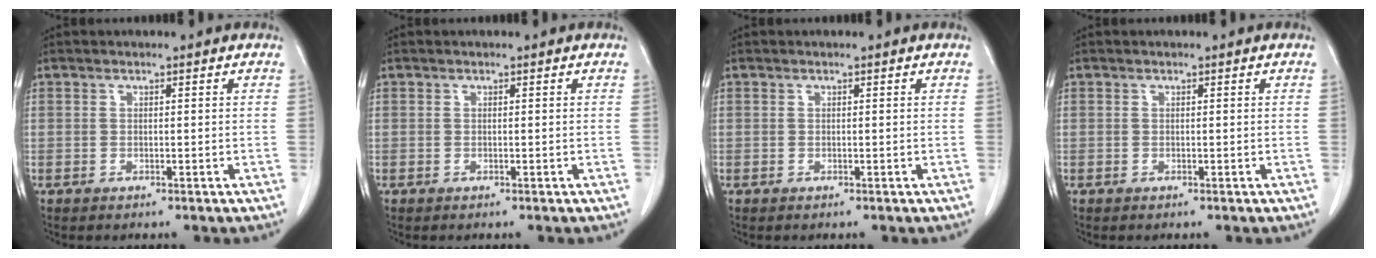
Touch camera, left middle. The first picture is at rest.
{"total": 0.0}
{"total": 0.0}
{"total": 0.0}